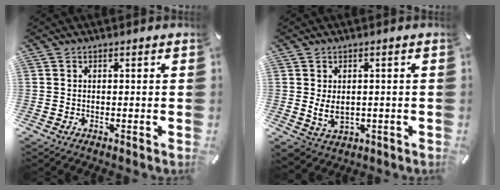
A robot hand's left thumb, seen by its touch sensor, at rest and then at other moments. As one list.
[{"total": 5.1, "force": [0.1, 4.0, 3.2], "torque": [-0.071, -0.004, 0.002]}]